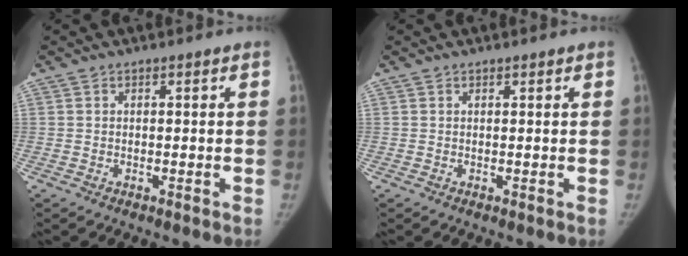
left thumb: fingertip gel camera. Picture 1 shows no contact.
{"total": 0.0}